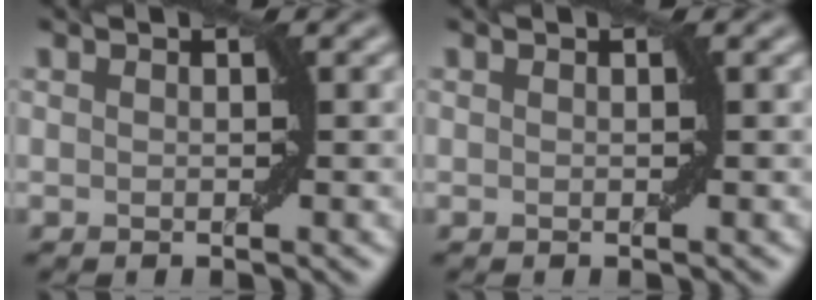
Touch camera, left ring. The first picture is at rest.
{"total": 0.0}